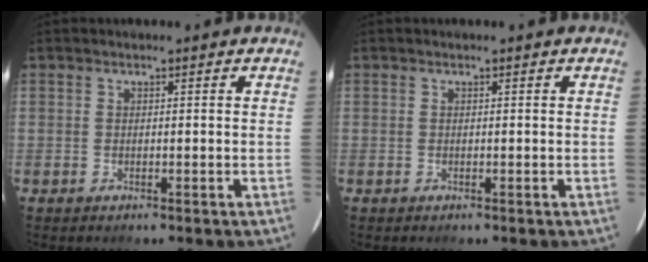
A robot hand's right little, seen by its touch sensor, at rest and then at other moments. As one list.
[{"total": 0.0}]